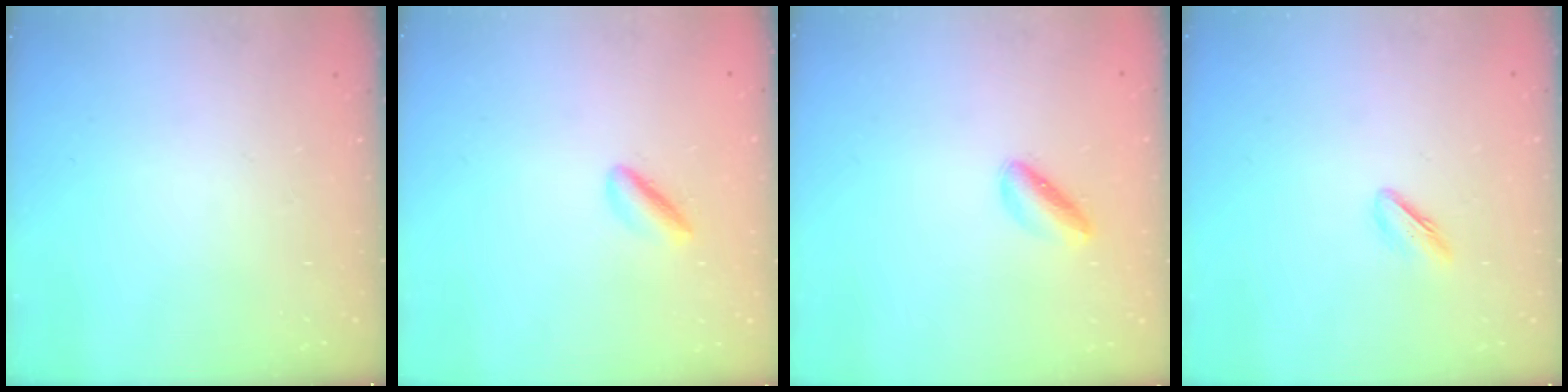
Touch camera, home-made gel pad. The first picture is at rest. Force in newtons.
{"total": 2.0, "press": 1.9, "slide": 0.6}
{"total": 2.9, "press": 2.8, "slide": 0.5}
{"total": 3.6, "press": 3.5, "slide": 1.1}